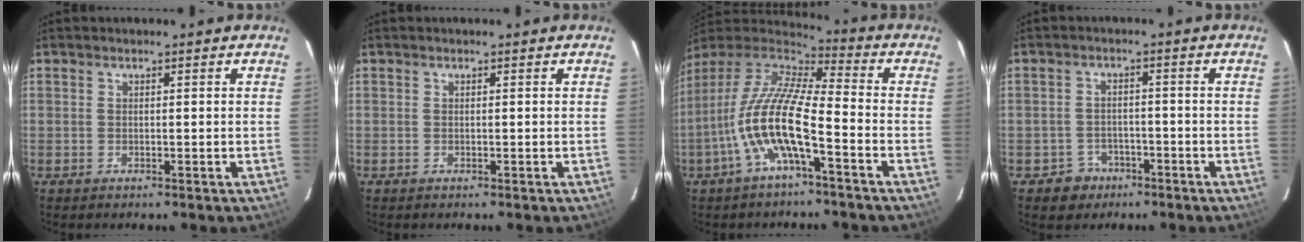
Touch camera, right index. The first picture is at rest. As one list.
[{"total": 0.0}, {"total": 14.9, "force": [-5.3, 3.2, 13.5], "torque": [-0.259, -0.007, -0.108]}, {"total": 4.9, "force": [-2.9, 3.9, 0.3], "torque": [-0.024, 0.014, -0.038]}]